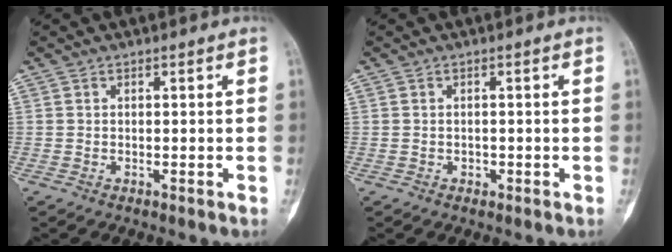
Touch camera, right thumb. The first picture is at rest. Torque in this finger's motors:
{"motor_torque": [-0.42, 0.37, -0.30, 0.15, -0.02]}